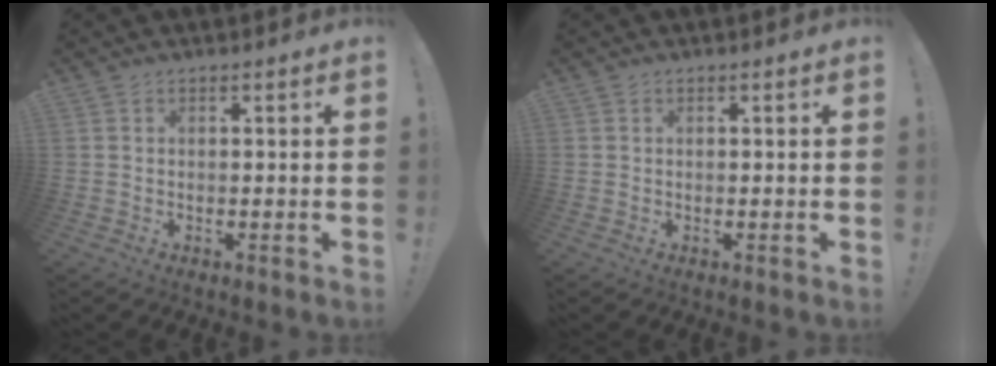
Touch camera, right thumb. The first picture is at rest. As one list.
[{"total": 0.0}]